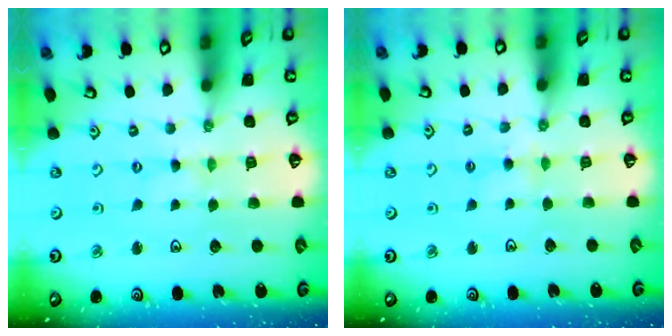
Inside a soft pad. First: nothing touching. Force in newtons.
{"total": 4.1, "press": 4.1, "slide": 0.5}